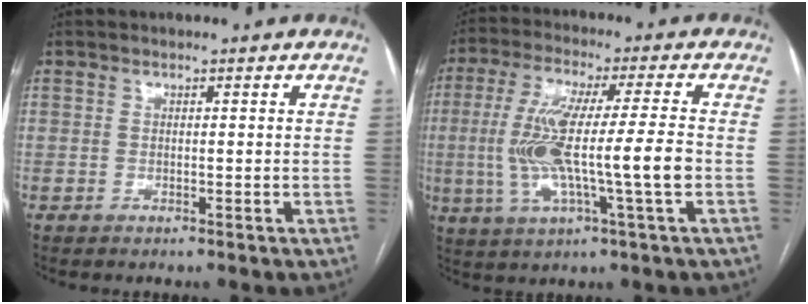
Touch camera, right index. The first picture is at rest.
{"total": 13.5, "force": [-1.4, 0.5, 13.5], "torque": [-0.266, 0.002, -0.026]}